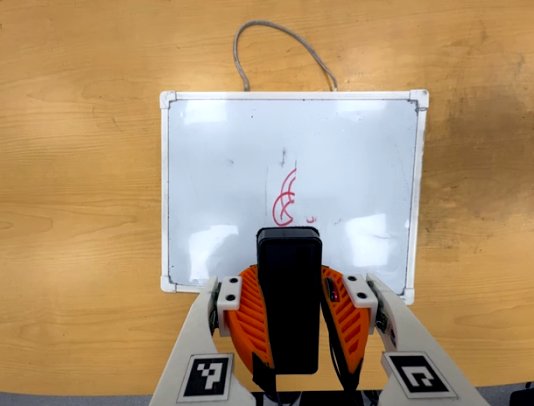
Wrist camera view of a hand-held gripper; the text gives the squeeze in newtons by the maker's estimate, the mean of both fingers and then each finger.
{"total": 9.6, "left": 8.1, "right": 11.2}